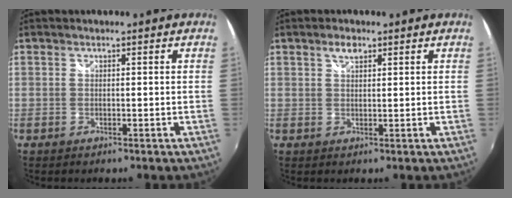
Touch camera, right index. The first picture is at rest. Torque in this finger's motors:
{"motor_torque": [0.18, 0.10, 0.04, 0.02]}